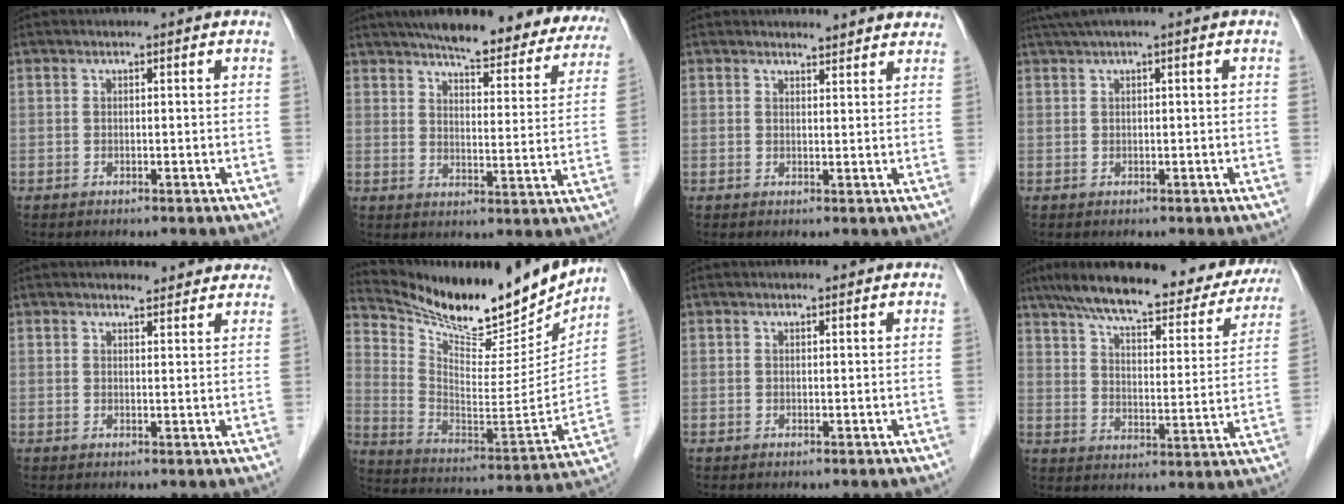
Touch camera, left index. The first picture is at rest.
{"total": 22.3, "force": [19.4, 5.1, 9.7], "torque": [-0.119, -0.013, 0.232]}
{"total": 4.6, "force": [4.4, 1.1, 0.4], "torque": [-0.003, 0.002, 0.040]}
{"total": 2.2, "force": [1.2, -0.1, 1.8], "torque": [-0.044, 0.023, 0.029]}
{"total": 5.1, "force": [4.9, 1.1, 1.0], "torque": [-0.008, 0.006, 0.046]}
{"total": 20.9, "force": [18.8, 4.8, 7.6], "torque": [-0.140, -0.045, 0.295]}
{"total": 1.6, "force": [1.5, 0.2, 0.5], "torque": [-0.012, 0.012, 0.020]}
{"total": 25.0, "force": [20.7, 6.3, 12.5], "torque": [-0.187, 0.010, 0.270]}